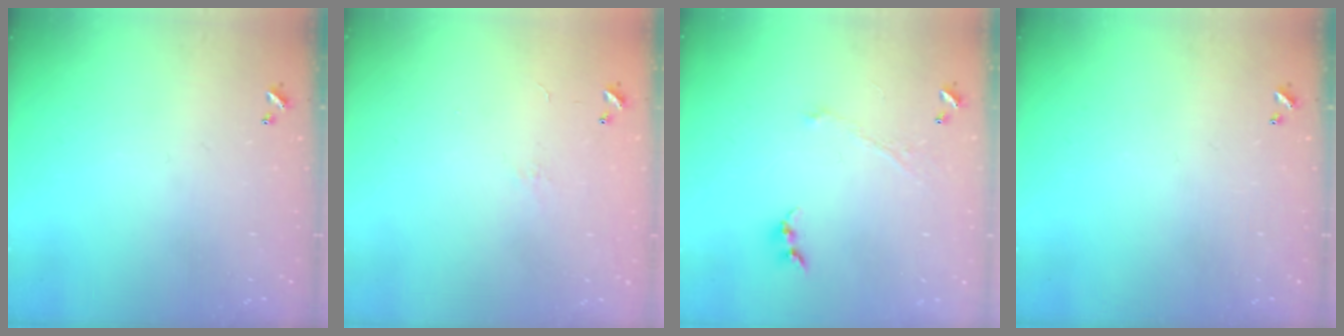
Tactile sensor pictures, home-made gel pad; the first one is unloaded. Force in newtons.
{"total": 5.6, "press": 5.6, "slide": 0.8}
{"total": 1.0, "press": 0.9, "slide": 0.4}
{"total": 0.0}